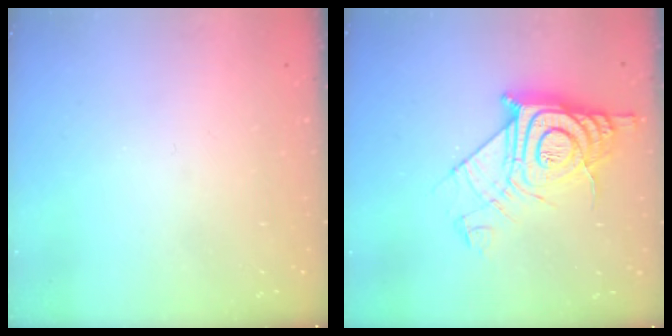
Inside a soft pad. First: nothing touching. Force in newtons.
{"total": 15.4, "press": 15.4, "slide": 1.1}